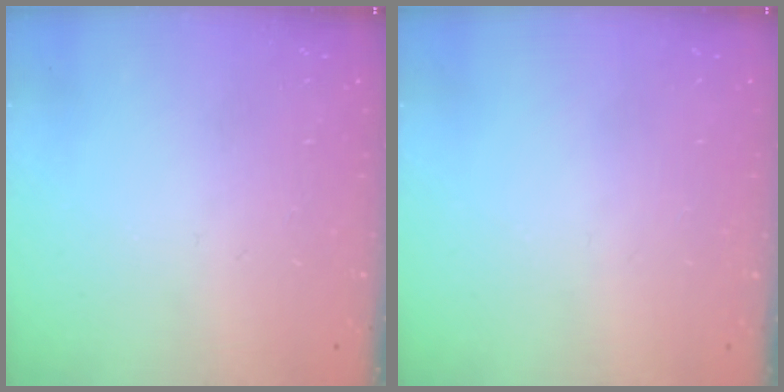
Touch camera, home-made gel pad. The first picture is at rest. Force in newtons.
{"total": 0.0}